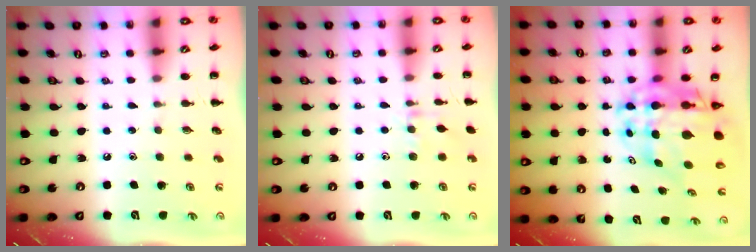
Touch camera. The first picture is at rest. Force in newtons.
{"total": 6.9, "press": 6.7, "slide": 1.9}
{"total": 13.1, "press": 12.4, "slide": 4.1}